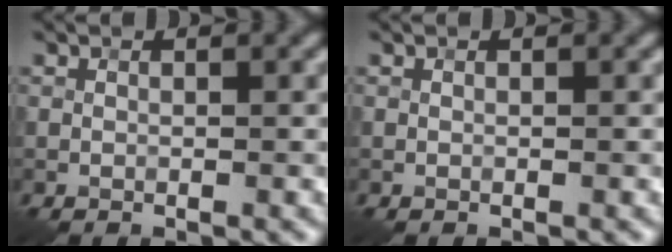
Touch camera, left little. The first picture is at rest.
{"total": 0.0}